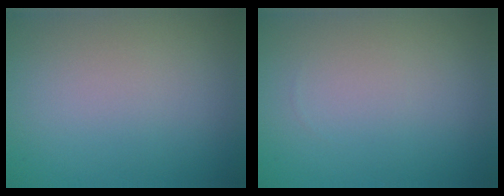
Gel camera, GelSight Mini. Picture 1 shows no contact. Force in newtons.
{"total": 0.0}